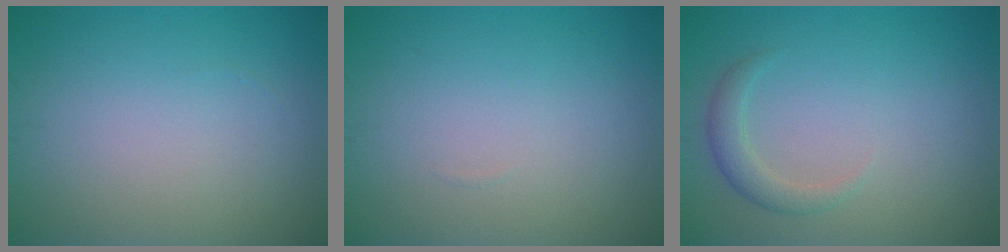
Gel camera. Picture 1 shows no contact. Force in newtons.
{"total": 0.0}
{"total": 1.8, "press": 1.8, "slide": 0.2}